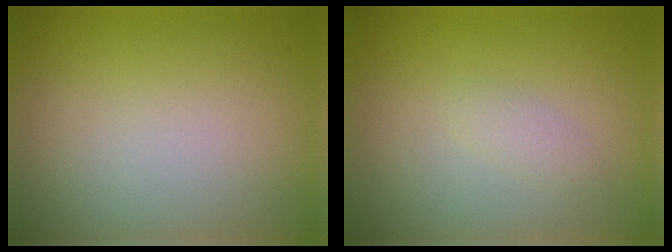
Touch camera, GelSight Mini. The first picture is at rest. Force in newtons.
{"total": 1.1, "press": 1.1, "slide": 0.1}